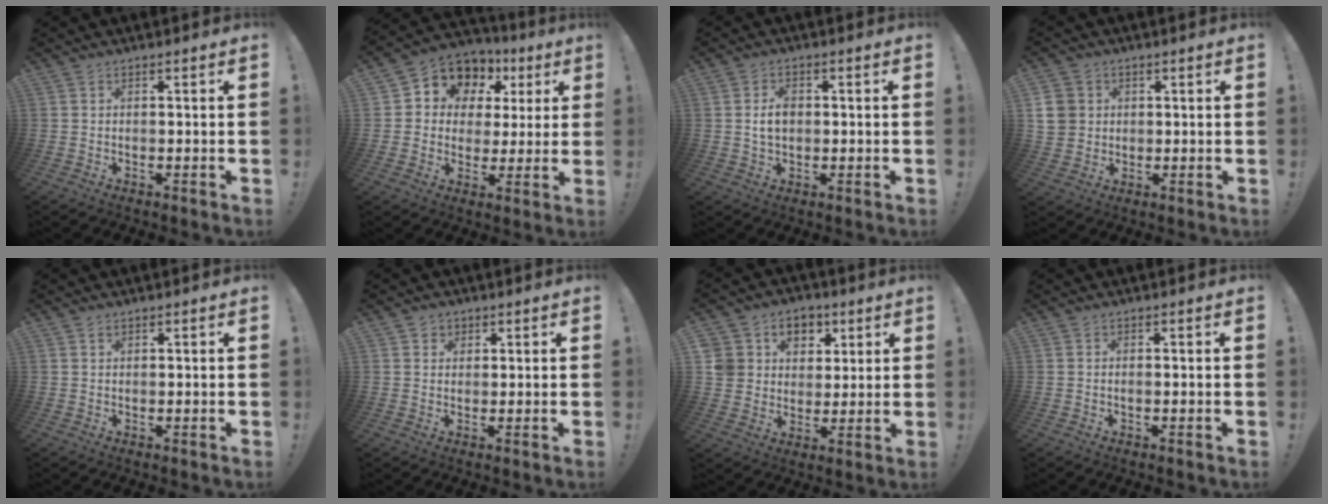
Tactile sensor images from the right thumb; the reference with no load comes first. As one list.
[{"total": 9.1, "force": [3.9, 7.5, 3.3], "torque": [-0.052, -0.028, 0.076]}, {"total": 4.5, "force": [0.1, 3.0, 3.4], "torque": [-0.056, 0.000, -0.004]}, {"total": 7.5, "force": [1.6, 6.8, 2.7], "torque": [-0.061, -0.002, 0.035]}, {"total": 0.7, "force": [0.5, 0.4, 0.2], "torque": [-0.002, 0.000, 0.009]}, {"total": 2.4, "force": [1.0, 2.1, 0.2], "torque": [0.008, -0.007, 0.015]}, {"total": 9.6, "force": [3.2, 8.8, 2.3], "torque": [-0.041, -0.015, 0.071]}, {"total": 0.5, "force": [-0.3, -0.1, 0.4], "torque": [-0.015, 0.003, -0.004]}]